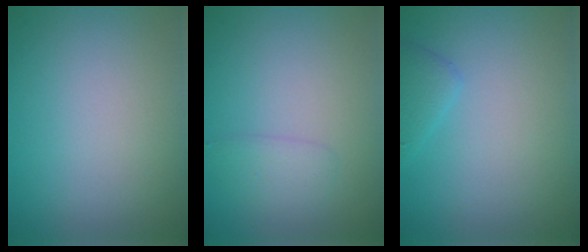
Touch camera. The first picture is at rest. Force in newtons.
{"total": 1.5, "press": 1.5, "slide": 0.1}
{"total": 1.5, "press": 1.5, "slide": 0.2}